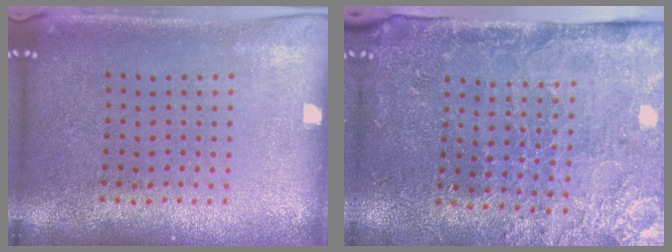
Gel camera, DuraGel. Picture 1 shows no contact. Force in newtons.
{"total": 3.4, "press": 3.4, "slide": 0.4}